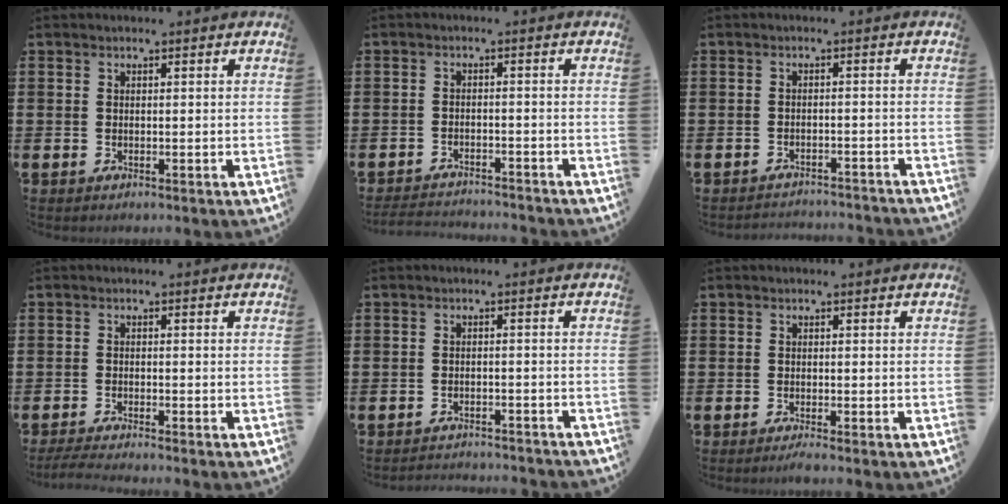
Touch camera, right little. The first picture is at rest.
{"total": 2.5, "force": [-2.4, -0.1, 0.0], "torque": [-0.003, 0.002, -0.052]}
{"total": 1.9, "force": [-1.9, -0.1, -0.1], "torque": [-0.002, 0.005, -0.041]}
{"total": 1.7, "force": [-1.4, 0.0, 0.9], "torque": [-0.014, 0.001, -0.026]}
{"total": 1.9, "force": [-1.9, -0.1, -0.1], "torque": [-0.001, 0.005, -0.041]}
{"total": 0.9, "force": [-0.6, 0.0, 0.7], "torque": [-0.010, -0.002, -0.011]}